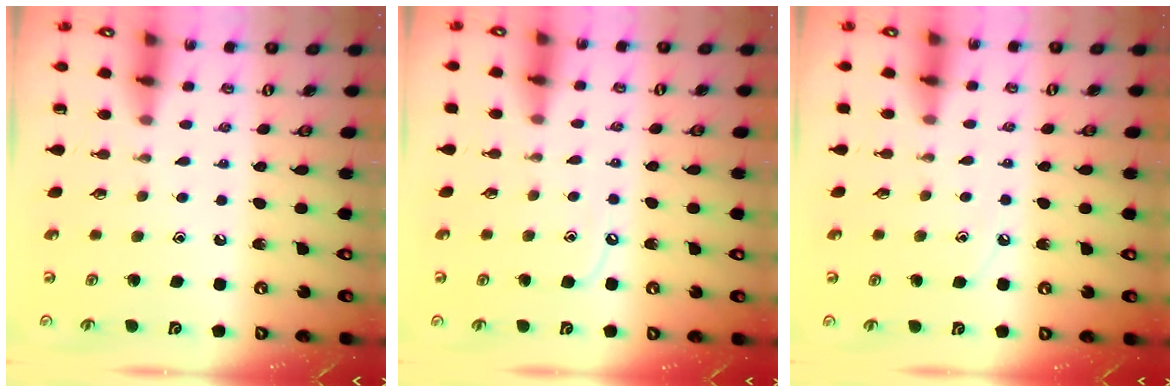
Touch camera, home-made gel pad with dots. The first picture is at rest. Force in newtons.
{"total": 4.0, "press": 4.0, "slide": 0.4}
{"total": 4.7, "press": 4.7, "slide": 0.4}